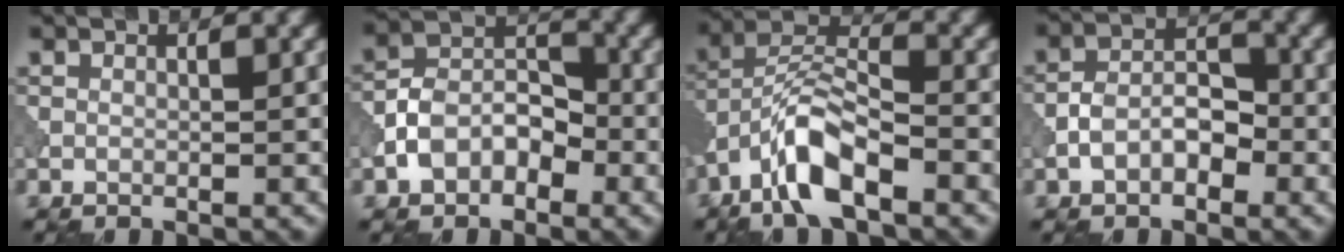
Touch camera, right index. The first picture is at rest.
{"total": 4.4, "force": [-2.1, 3.0, 2.5], "torque": [-0.046, 0.011, -0.046]}
{"total": 6.7, "force": [-4.1, 2.2, 4.9], "torque": [-0.090, 0.012, -0.086]}
{"total": 3.3, "force": [-1.4, 1.9, 2.3], "torque": [-0.041, 0.013, -0.028]}